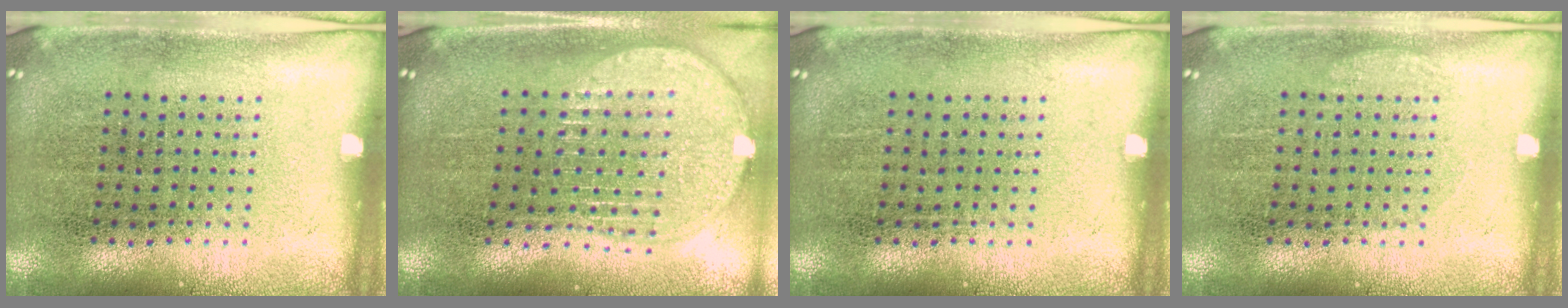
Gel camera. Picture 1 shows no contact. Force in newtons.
{"total": 1.9, "press": 1.6, "slide": 1.1}
{"total": 0.0}
{"total": 0.6, "press": 0.5, "slide": 0.1}